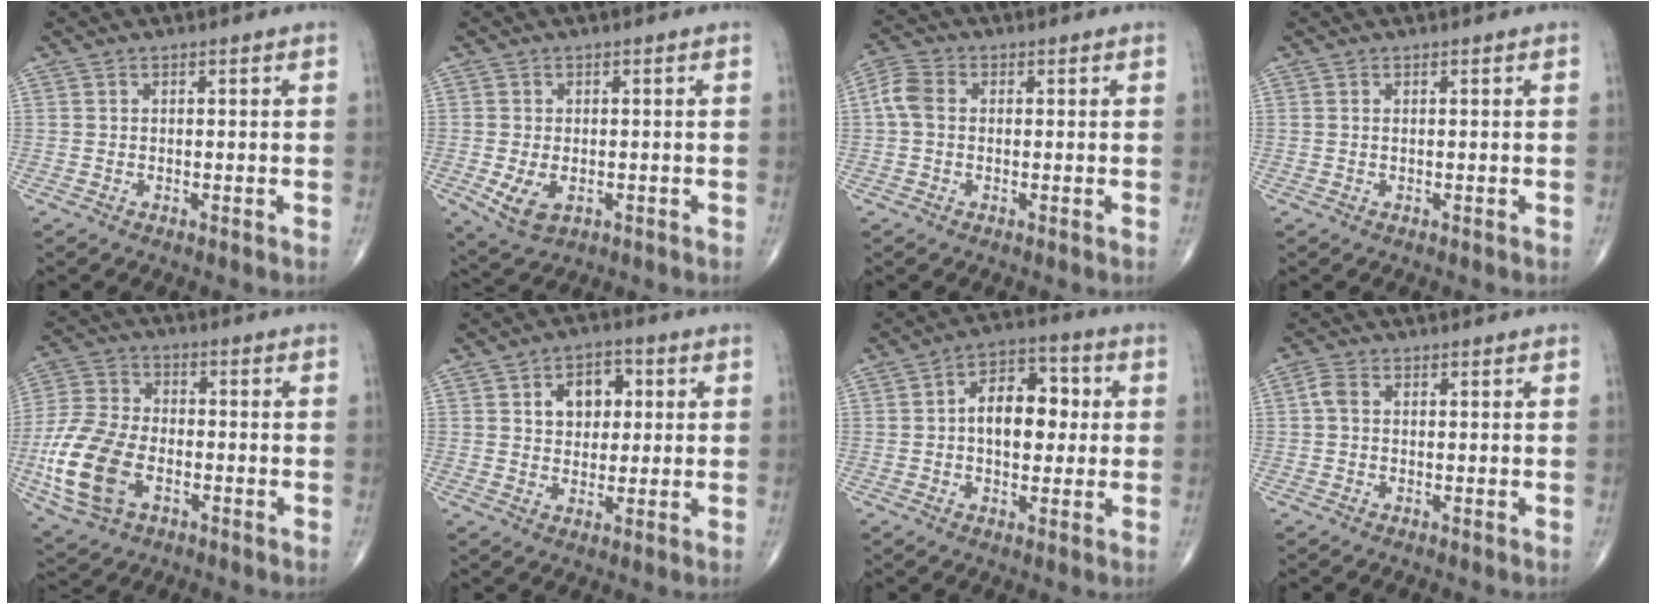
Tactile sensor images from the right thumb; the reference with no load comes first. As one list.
[{"total": 5.3, "force": [-1.4, 3.2, 3.9], "torque": [-0.071, -0.007, -0.014]}, {"total": 4.5, "force": [0.2, 3.3, 3.1], "torque": [-0.072, 0.014, -0.004]}, {"total": 0.0}, {"total": 15.4, "force": [-4.6, 9.4, 11.3], "torque": [-0.237, 0.013, -0.091]}, {"total": 7.6, "force": [2.0, 5.4, 5.0], "torque": [-0.041, 0.003, 0.026]}, {"total": 11.1, "force": [0.8, 7.0, 8.6], "torque": [-0.105, 0.024, 0.007]}, {"total": 2.0, "force": [0.1, 1.3, 1.5], "torque": [-0.033, 0.005, -0.003]}]